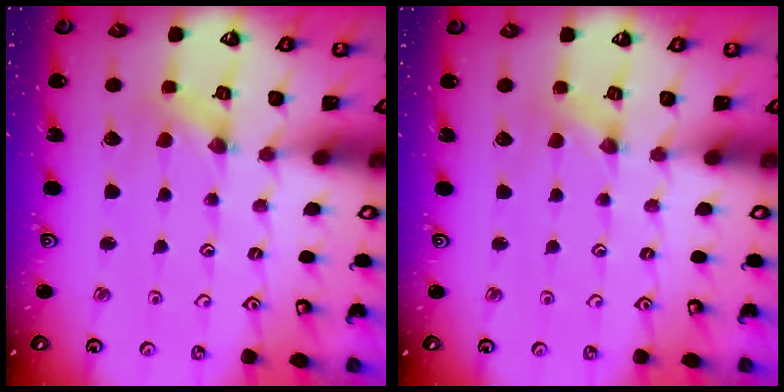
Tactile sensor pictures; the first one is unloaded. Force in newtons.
{"total": 0.0}